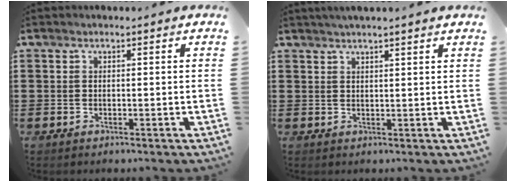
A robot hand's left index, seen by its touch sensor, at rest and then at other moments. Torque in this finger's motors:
{"motor_torque": [1.71, -0.42, 0.53, 0.12]}